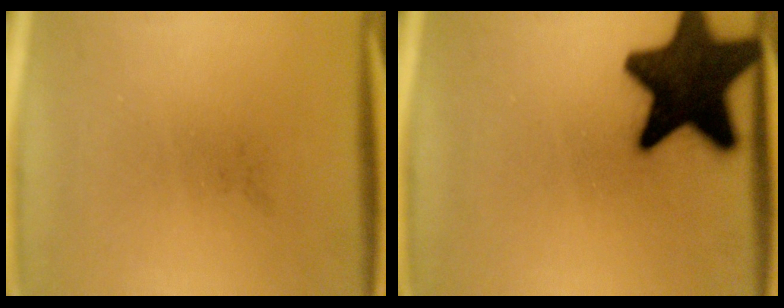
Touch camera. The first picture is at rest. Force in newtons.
{"total": 18.0}